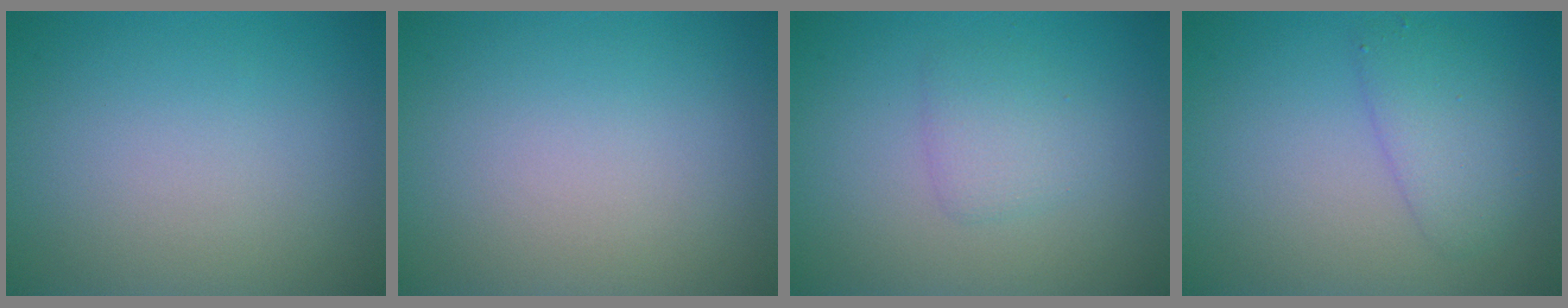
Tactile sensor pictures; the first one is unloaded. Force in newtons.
{"total": 0.0}
{"total": 1.9, "press": 1.9, "slide": 0.0}
{"total": 2.8, "press": 2.8, "slide": 0.1}